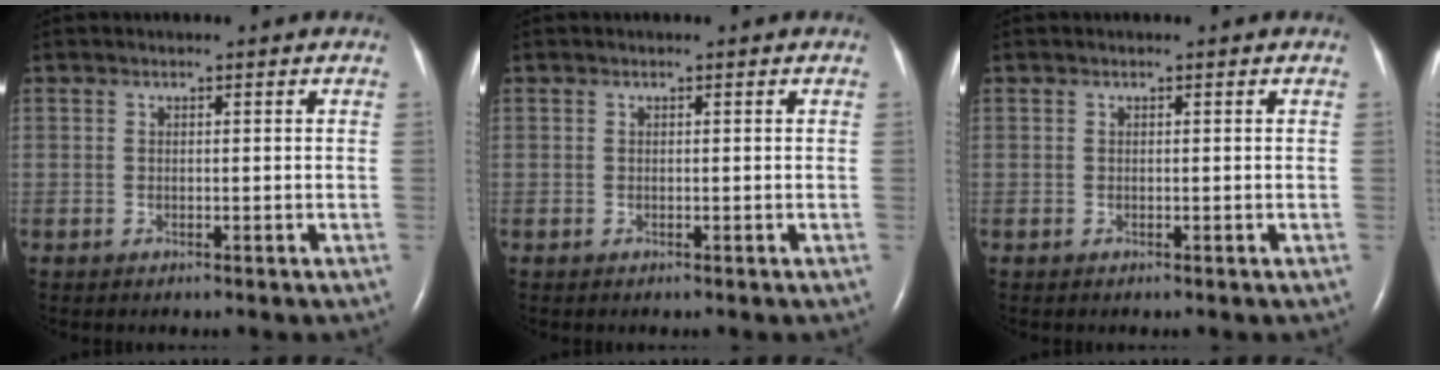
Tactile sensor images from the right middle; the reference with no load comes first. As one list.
[{"total": 0.0}, {"total": 0.0}]